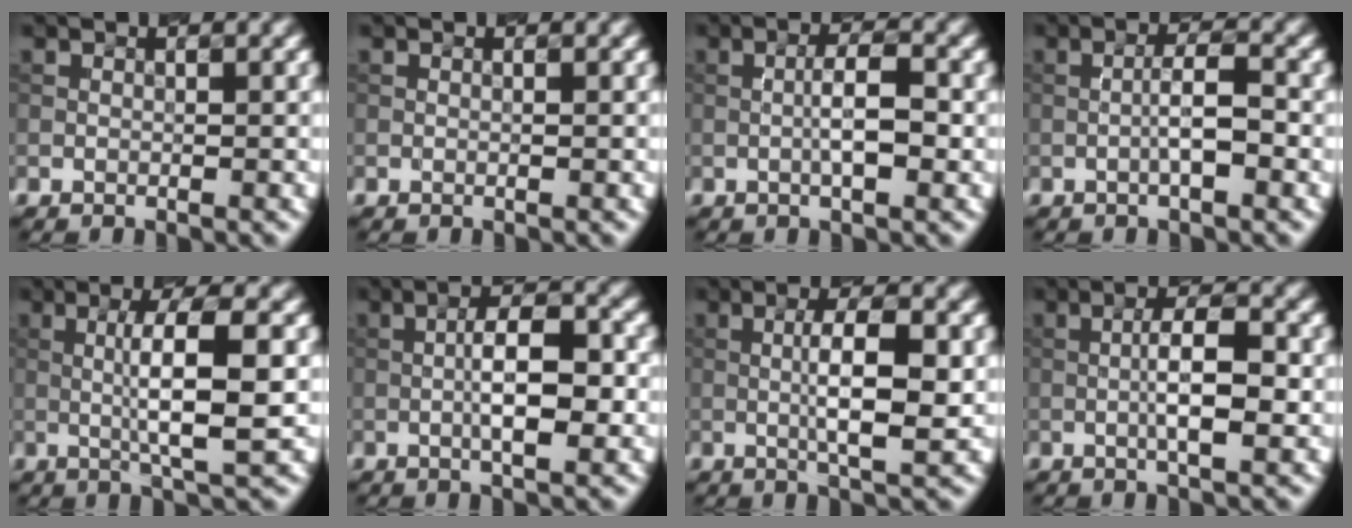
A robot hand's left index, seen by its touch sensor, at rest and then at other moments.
{"total": 0.0}
{"total": 3.6, "force": [-0.4, 0.9, 3.4], "torque": [-0.063, 0.006, -0.009]}
{"total": 2.9, "force": [-0.7, 0.5, 2.8], "torque": [-0.050, 0.008, -0.016]}
{"total": 6.1, "force": [0.1, 0.9, 6.0], "torque": [-0.105, 0.006, 0.001]}
{"total": 5.8, "force": [-0.6, 1.8, 5.5], "torque": [-0.096, 0.008, -0.014]}
{"total": 5.5, "force": [0.1, 1.2, 5.3], "torque": [-0.097, 0.003, -0.001]}
{"total": 4.7, "force": [-0.4, 1.1, 4.5], "torque": [-0.084, 0.007, -0.011]}